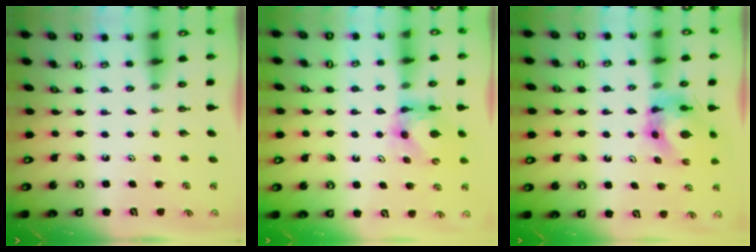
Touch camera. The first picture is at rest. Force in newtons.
{"total": 6.4, "press": 6.3, "slide": 0.7}
{"total": 5.9, "press": 5.9, "slide": 0.6}